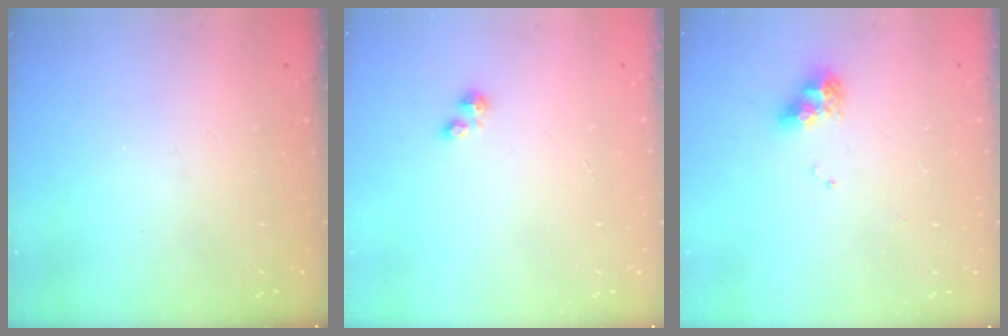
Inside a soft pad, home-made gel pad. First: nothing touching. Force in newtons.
{"total": 1.9, "press": 1.9, "slide": 0.2}
{"total": 9.1, "press": 9.1, "slide": 1.1}